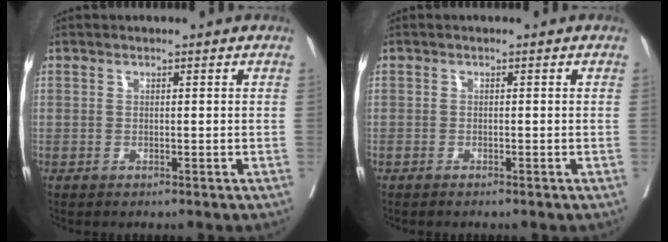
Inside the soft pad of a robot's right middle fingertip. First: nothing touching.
{"total": 0.9, "force": [-0.8, 0.1, 0.4], "torque": [-0.009, -0.003, -0.011]}